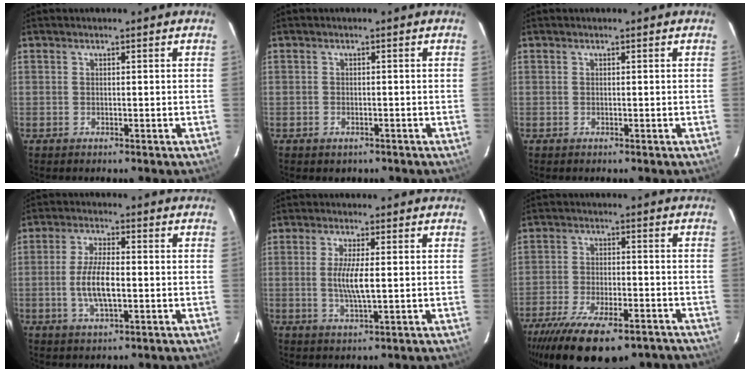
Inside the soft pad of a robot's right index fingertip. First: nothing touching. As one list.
[{"total": 1.6, "force": [-0.8, 1.3, 0.5], "torque": [-0.011, -0.001, -0.007]}, {"total": 0.0}, {"total": 7.6, "force": [-1.3, 2.7, 7.0], "torque": [-0.142, -0.003, -0.023]}, {"total": 5.5, "force": [0.0, 1.0, 5.4], "torque": [-0.105, -0.009, 0.000]}, {"total": 20.9, "force": [-15.2, 7.8, 12.1], "torque": [-0.241, -0.049, -0.225]}]